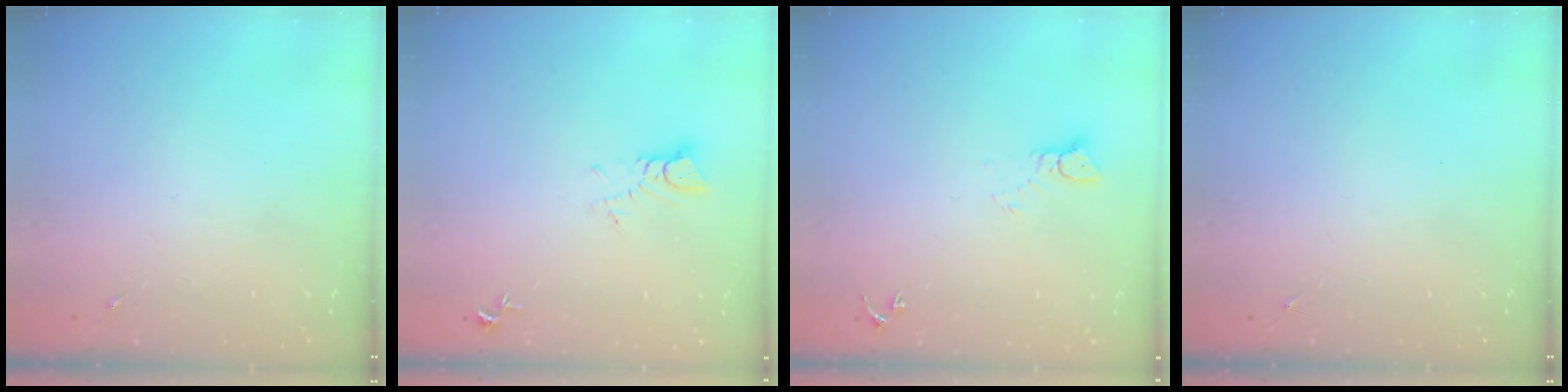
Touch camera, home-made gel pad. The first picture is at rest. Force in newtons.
{"total": 4.2, "press": 4.2, "slide": 0.5}
{"total": 3.1, "press": 3.1, "slide": 0.1}
{"total": 0.0}